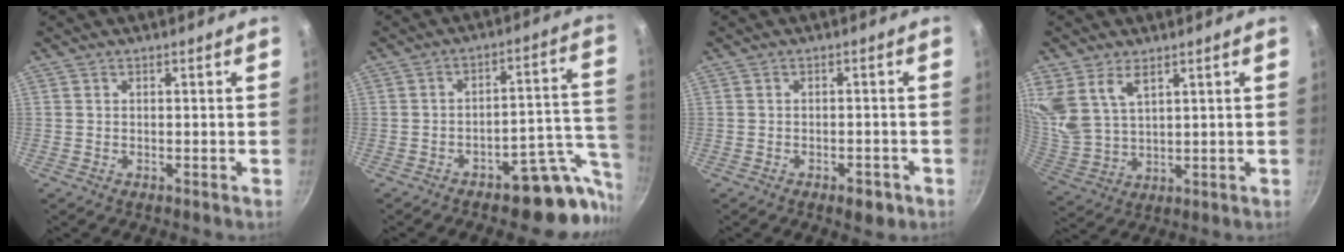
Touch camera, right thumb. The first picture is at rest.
{"total": 14.6, "force": [-9.4, 5.7, 9.7], "torque": [-0.044, 0.107, -0.126]}
{"total": 3.3, "force": [-1.9, 1.5, 2.2], "torque": [-0.022, 0.008, -0.024]}
{"total": 11.7, "force": [5.9, 6.8, 7.5], "torque": [-0.170, -0.014, 0.134]}